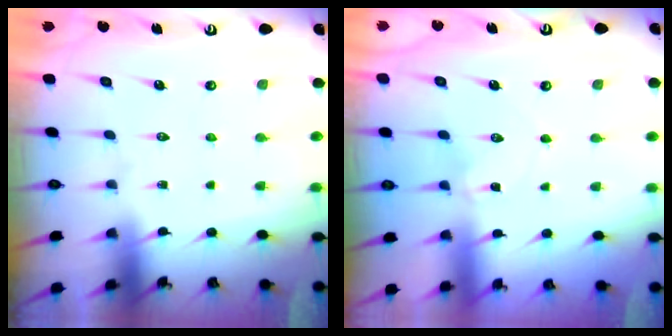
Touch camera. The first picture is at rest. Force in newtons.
{"total": 0.6, "press": 0.6, "slide": 0.2}